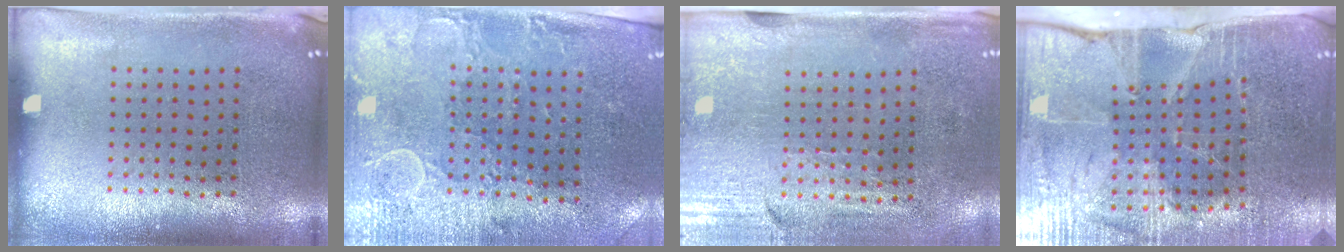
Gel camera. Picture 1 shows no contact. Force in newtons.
{"total": 2.9, "press": 2.4, "slide": 1.7}
{"total": 3.1, "press": 2.6, "slide": 1.6}
{"total": 4.2, "press": 3.8, "slide": 1.9}